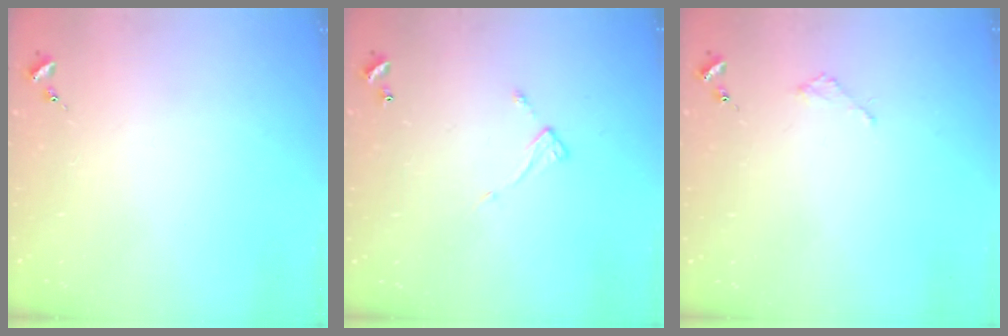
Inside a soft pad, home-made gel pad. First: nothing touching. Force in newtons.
{"total": 5.5, "press": 5.5, "slide": 0.2}
{"total": 2.1, "press": 2.1, "slide": 0.2}